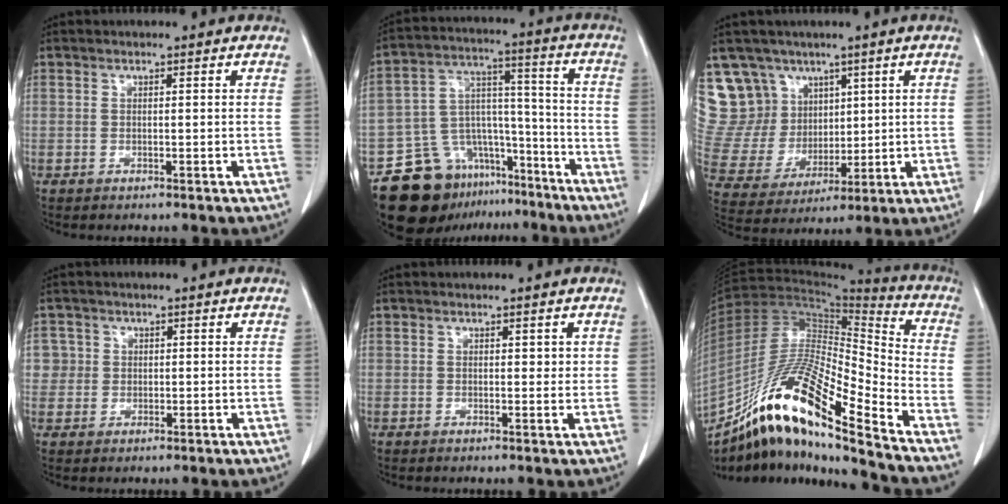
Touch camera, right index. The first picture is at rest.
{"total": 16.2, "force": [-11.9, 9.8, 5.2], "torque": [-0.073, 0.077, -0.186]}
{"total": 14.0, "force": [8.5, 10.8, 2.4], "torque": [-0.074, 0.052, 0.191]}
{"total": 3.1, "force": [0.6, 3.0, -0.2], "torque": [0.023, 0.006, 0.009]}
{"total": 1.2, "force": [0.6, 0.8, 0.8], "torque": [-0.005, -0.002, 0.009]}
{"total": 21.9, "force": [-15.0, 1.8, 15.8], "torque": [-0.303, -0.018, -0.275]}